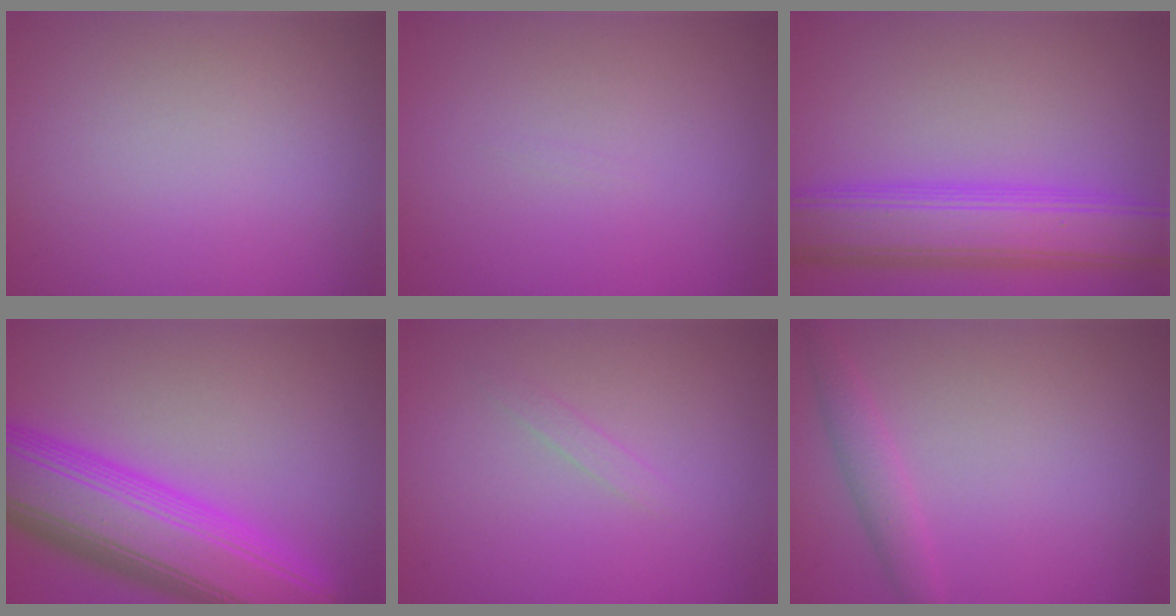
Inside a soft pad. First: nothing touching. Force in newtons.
{"total": 0.0}
{"total": 9.2, "press": 9.2, "slide": 0.3}
{"total": 11.6, "press": 11.6, "slide": 0.4}
{"total": 0.8, "press": 0.8, "slide": 0.0}
{"total": 1.8, "press": 1.8, "slide": 0.2}